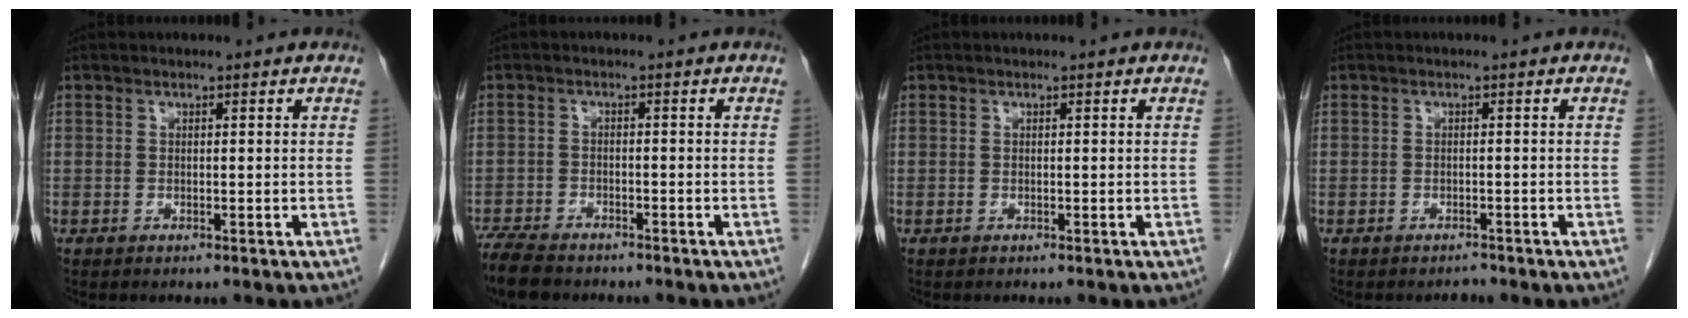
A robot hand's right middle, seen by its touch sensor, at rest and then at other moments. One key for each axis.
{"total": 6.9, "fx": -5.8, "fy": 2.2, "fz": 2.8, "tx": -0.045, "ty": -0.013, "tz": -0.099}
{"total": 0.0}
{"total": 1.0, "fx": -0.9, "fy": 0.3, "fz": 0.1, "tx": -0.003, "ty": 0.000, "tz": -0.013}